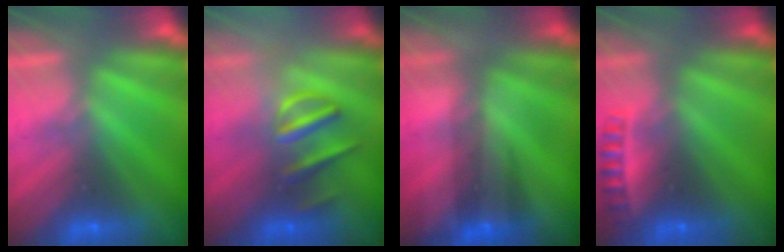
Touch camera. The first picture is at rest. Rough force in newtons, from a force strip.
{"total": 3.1}
{"total": 3.9}
{"total": 2.4}